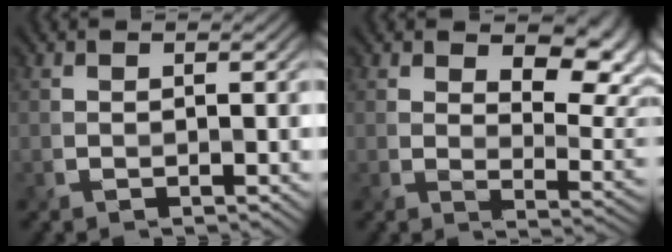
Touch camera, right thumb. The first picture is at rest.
{"total": 9.4, "force": [4.4, 5.1, 6.5], "torque": [-0.092, -0.010, 0.067]}